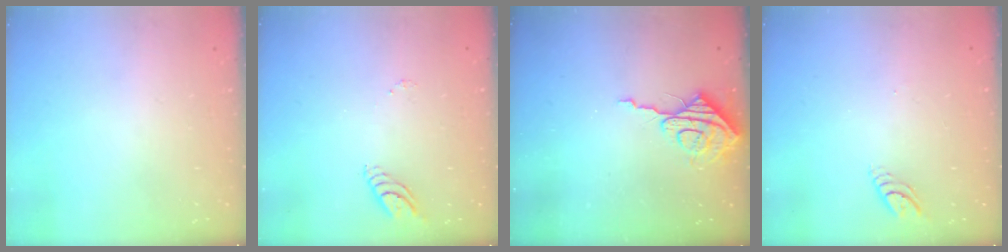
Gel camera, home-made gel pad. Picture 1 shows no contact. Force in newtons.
{"total": 5.2, "press": 5.2, "slide": 0.1}
{"total": 8.8, "press": 8.8, "slide": 0.3}
{"total": 4.1, "press": 4.1, "slide": 0.5}